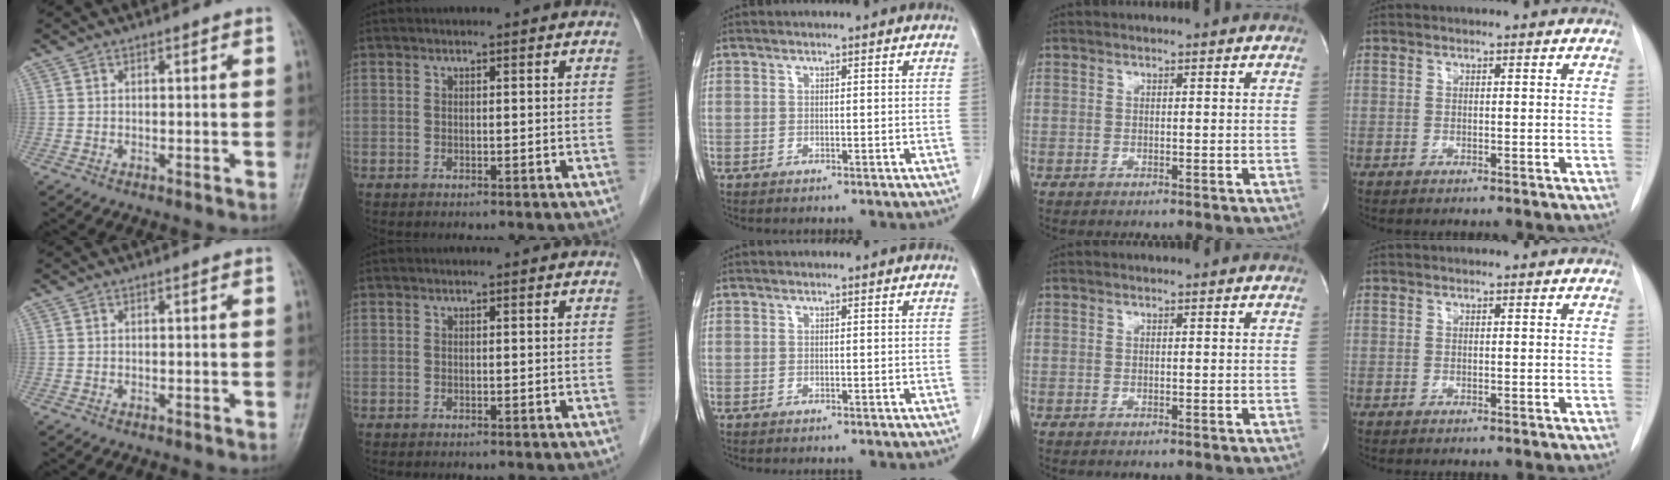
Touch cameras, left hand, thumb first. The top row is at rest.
{}